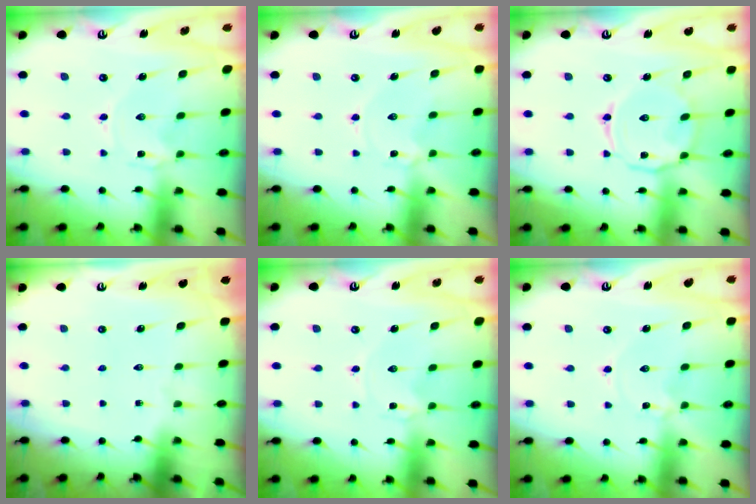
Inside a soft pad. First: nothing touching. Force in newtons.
{"total": 1.9, "press": 1.9, "slide": 0.4}
{"total": 8.4, "press": 8.4, "slide": 0.6}
{"total": 0.0}
{"total": 0.0}
{"total": 0.0}